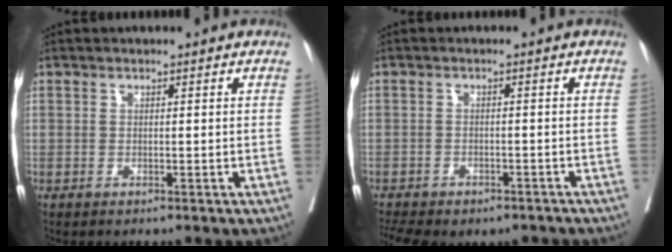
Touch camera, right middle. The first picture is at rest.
{"total": 11.2, "force": [-8.3, 5.4, 5.1], "torque": [-0.107, 0.003, -0.107]}